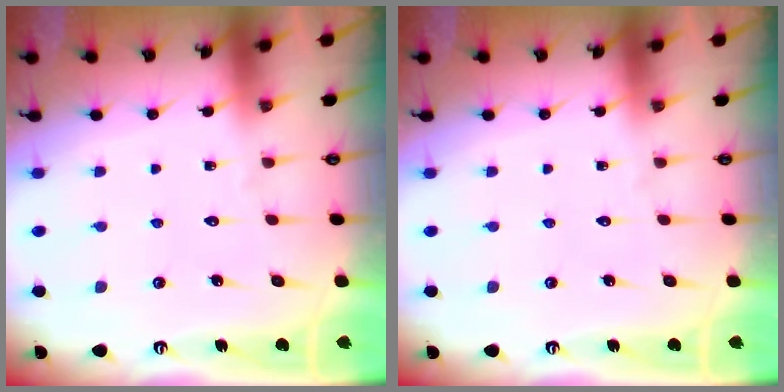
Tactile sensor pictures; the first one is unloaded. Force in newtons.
{"total": 0.0}